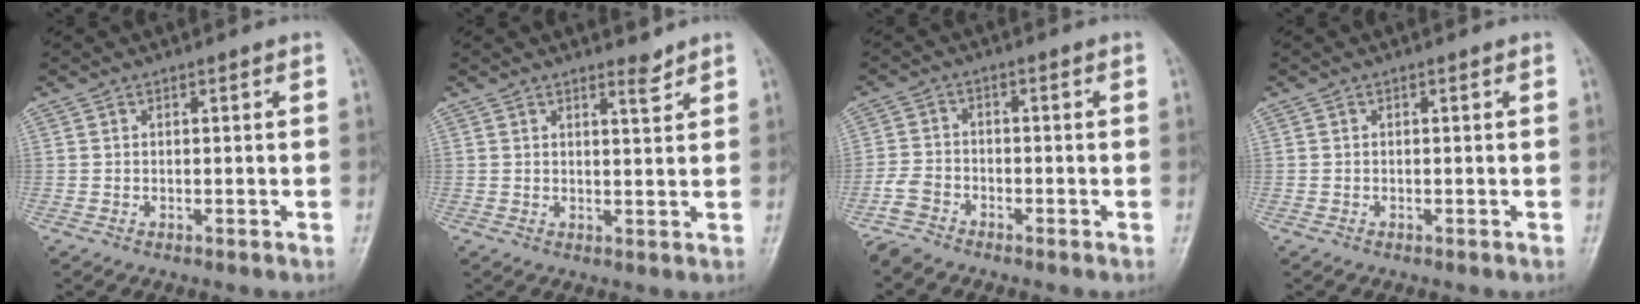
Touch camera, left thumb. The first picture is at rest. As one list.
[{"total": 2.4, "force": [2.0, 0.5, 1.1], "torque": [-0.011, -0.019, 0.033]}, {"total": 3.8, "force": [-3.4, 1.5, 0.7], "torque": [-0.020, 0.002, -0.077]}, {"total": 0.0}]